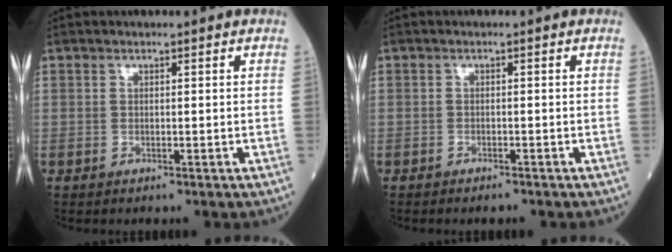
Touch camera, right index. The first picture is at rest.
{"total": 1.1, "force": [-1.0, 0.2, 0.5], "torque": [-0.009, -0.001, -0.013]}